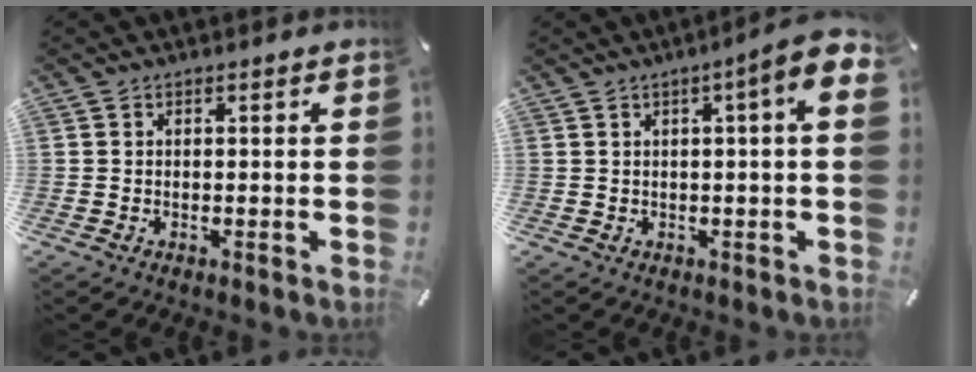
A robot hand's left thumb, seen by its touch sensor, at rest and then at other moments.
{"total": 7.2, "force": [2.4, 1.0, 6.7], "torque": [-0.101, -0.013, 0.037]}